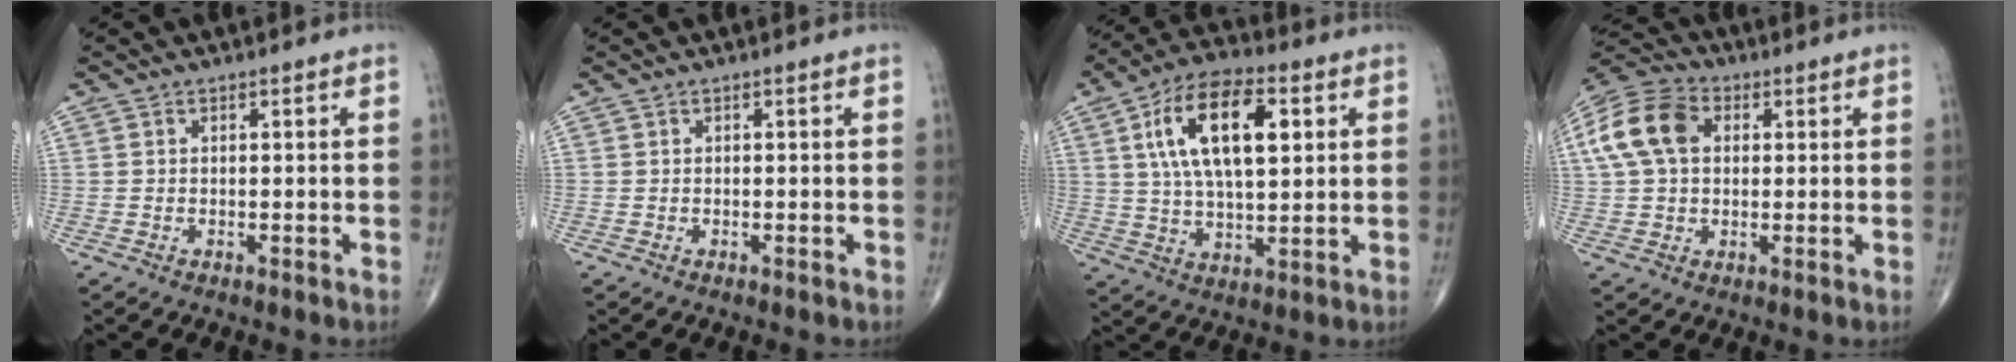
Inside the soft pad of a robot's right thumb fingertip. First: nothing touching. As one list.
[{"total": 0.0}, {"total": 17.3, "force": [4.9, 8.0, 14.5], "torque": [-0.250, 0.003, 0.085]}, {"total": 12.8, "force": [2.8, 8.9, 8.8], "torque": [-0.173, 0.025, 0.043]}]